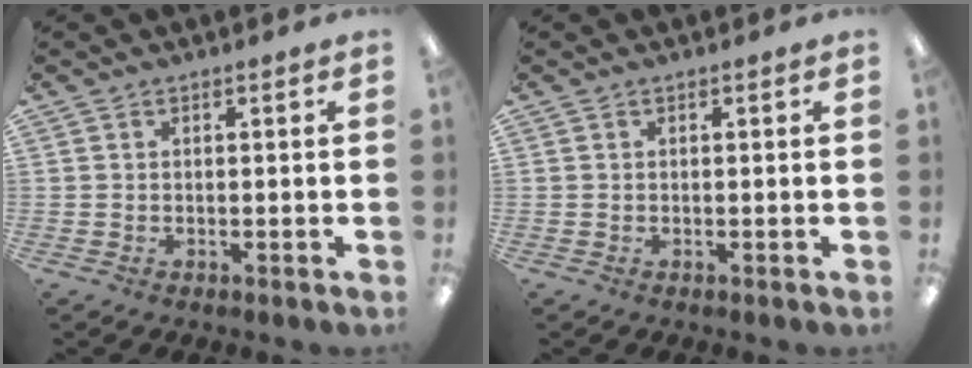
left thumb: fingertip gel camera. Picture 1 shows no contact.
{"total": 0.0}